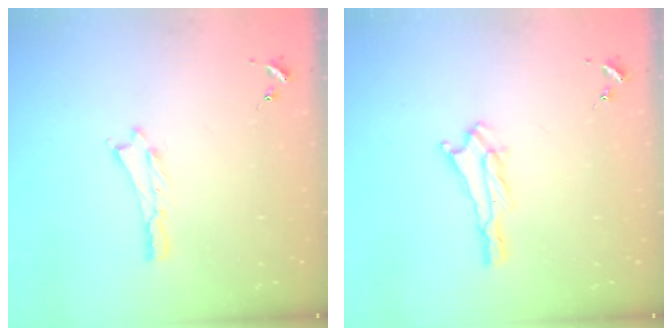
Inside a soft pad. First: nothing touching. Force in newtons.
{"total": 1.0, "press": 1.0, "slide": 0.1}